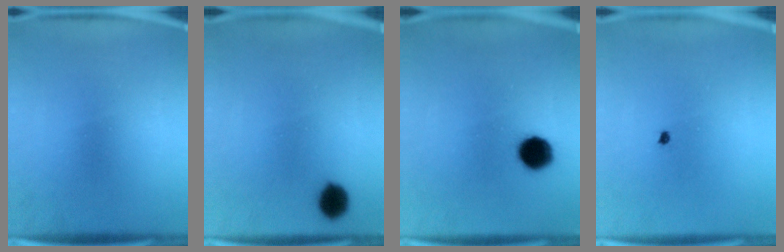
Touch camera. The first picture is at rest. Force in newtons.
{"total": 6.2}
{"total": 8.1}
{"total": 0.5}